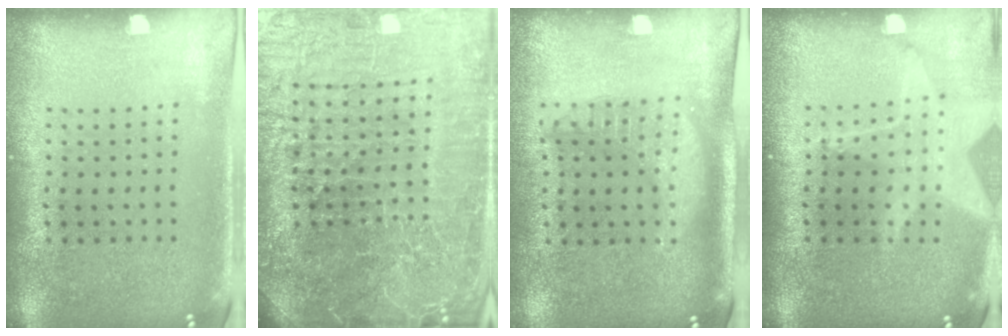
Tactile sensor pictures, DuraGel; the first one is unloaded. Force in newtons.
{"total": 6.9, "press": 6.1, "slide": 3.1}
{"total": 1.7, "press": 1.5, "slide": 0.9}
{"total": 1.8, "press": 1.5, "slide": 1.1}